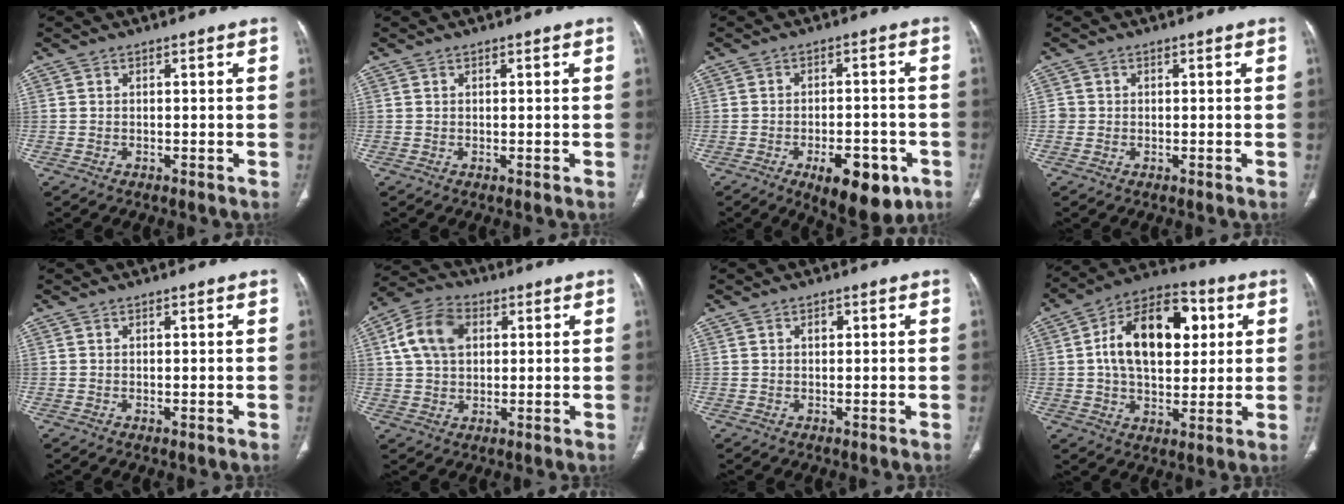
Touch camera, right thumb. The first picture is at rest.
{"total": 0.0}
{"total": 12.3, "force": [-5.8, 5.7, 9.4], "torque": [-0.109, 0.018, -0.073]}
{"total": 1.4, "force": [-0.2, 1.4, 0.1], "torque": [0.006, 0.006, -0.004]}
{"total": 0.0}
{"total": 10.8, "force": [2.9, 7.5, 7.2], "torque": [-0.124, 0.013, 0.046]}
{"total": 1.2, "force": [0.4, 0.9, 0.8], "torque": [-0.007, 0.001, 0.004]}
{"total": 18.9, "force": [3.9, 11.4, 14.5], "torque": [-0.204, 0.014, 0.058]}